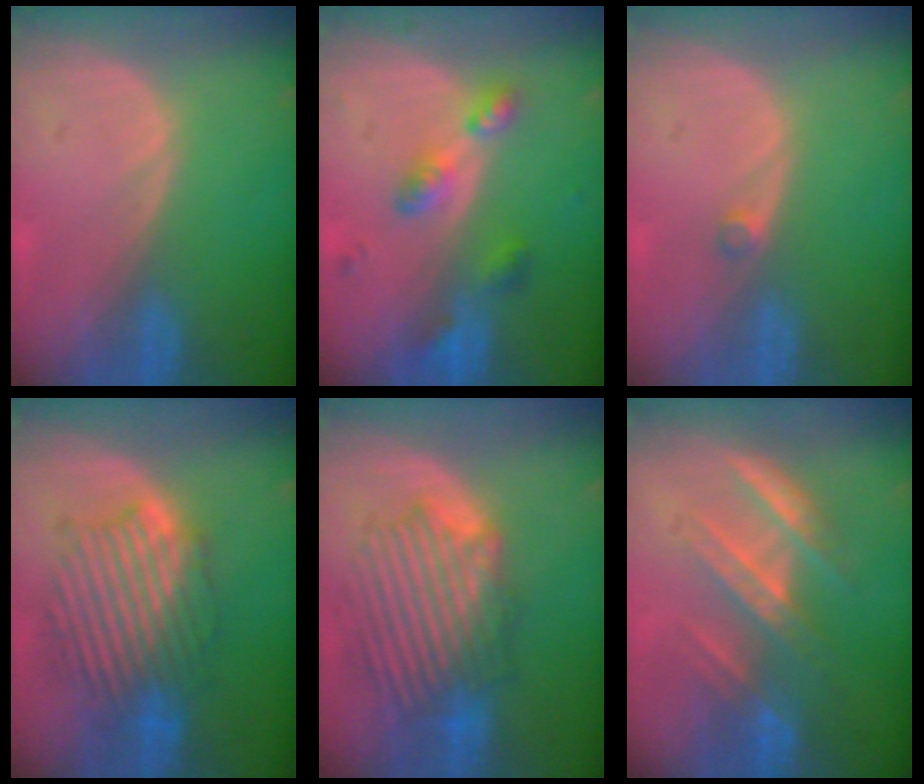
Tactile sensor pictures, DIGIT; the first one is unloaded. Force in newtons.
{"total": 5.3, "press": 5.2, "slide": 0.9}
{"total": 1.1, "press": 1.0, "slide": 0.6}
{"total": 9.2, "press": 9.2, "slide": 0.5}
{"total": 9.1, "press": 9.1, "slide": 0.8}
{"total": 7.1, "press": 6.8, "slide": 1.9}